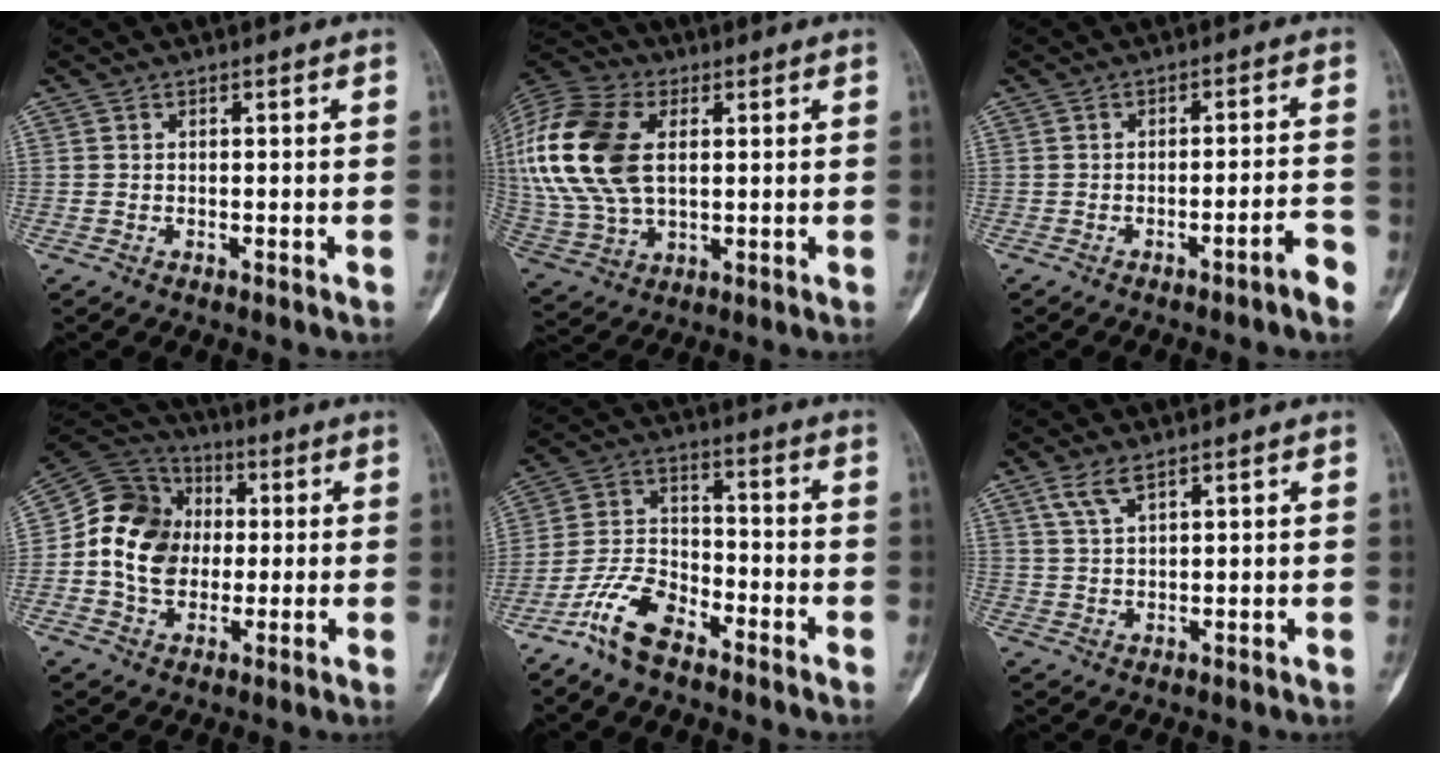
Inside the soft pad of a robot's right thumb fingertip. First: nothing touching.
{"total": 24.7, "force": [5.0, 15.6, 18.5], "torque": [-0.437, 0.014, 0.095]}
{"total": 4.4, "force": [-2.7, 0.2, 3.5], "torque": [-0.056, 0.025, -0.036]}
{"total": 14.1, "force": [-0.3, 11.5, 8.2], "torque": [-0.123, 0.025, -0.013]}
{"total": 10.2, "force": [-7.2, 4.5, 5.7], "torque": [-0.123, 0.045, -0.148]}
{"total": 3.7, "force": [2.5, 1.1, 2.5], "torque": [-0.057, -0.002, 0.058]}